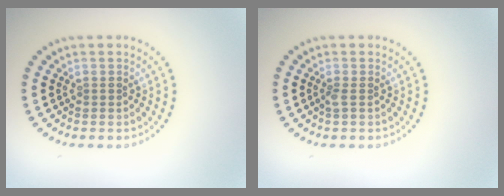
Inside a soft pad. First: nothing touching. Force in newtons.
{"total": 0.6, "press": 0.5, "slide": 0.3}